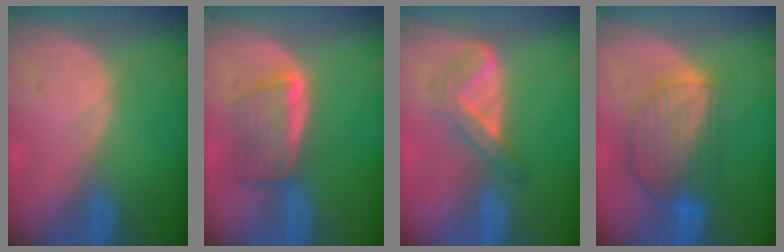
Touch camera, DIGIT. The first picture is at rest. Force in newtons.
{"total": 5.6, "press": 5.3, "slide": 1.7}
{"total": 5.3, "press": 4.6, "slide": 2.6}
{"total": 8.6, "press": 7.5, "slide": 4.1}